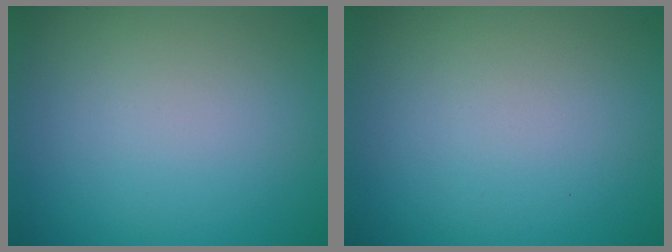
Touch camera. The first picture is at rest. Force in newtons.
{"total": 0.0}